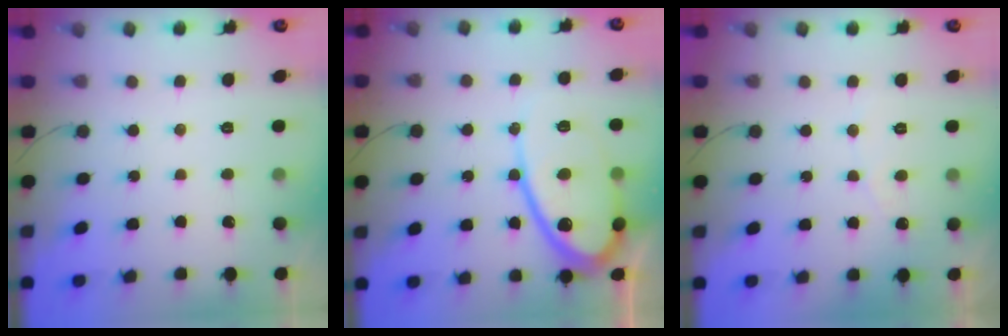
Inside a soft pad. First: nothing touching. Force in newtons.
{"total": 16.3, "press": 16.2, "slide": 1.4}
{"total": 2.3, "press": 2.3, "slide": 0.1}